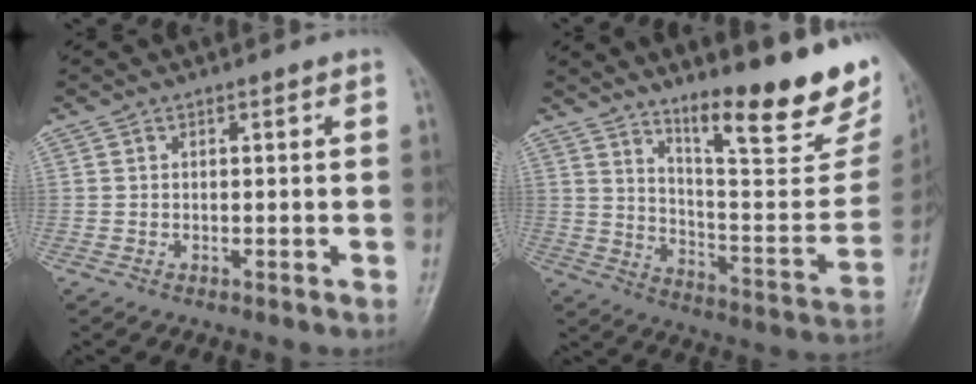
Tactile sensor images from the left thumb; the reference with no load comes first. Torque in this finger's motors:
{"motor_torque": [0.56, 0.52, 1.43, -1.34, 0.13]}